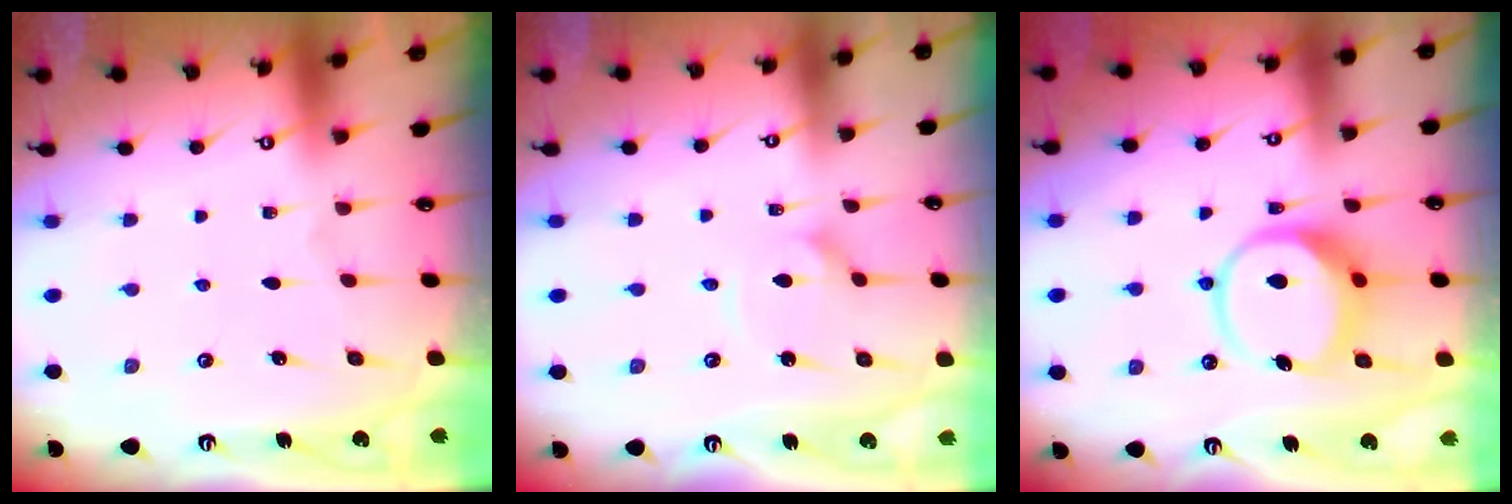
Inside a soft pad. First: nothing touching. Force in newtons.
{"total": 2.2, "press": 2.2, "slide": 0.3}
{"total": 11.0, "press": 10.9, "slide": 1.5}